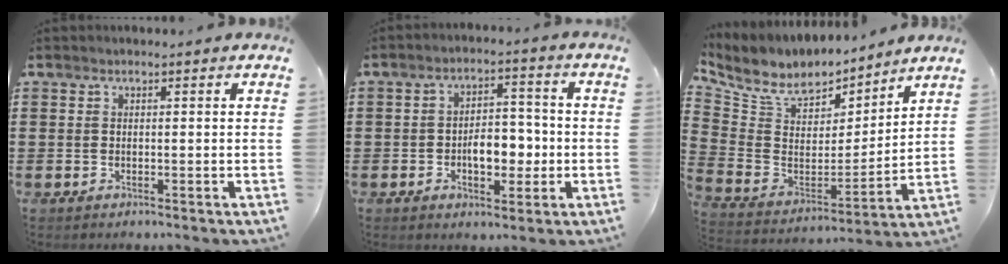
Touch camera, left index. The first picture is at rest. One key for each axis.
{"total": 6.3, "fx": -1.4, "fy": 3.6, "fz": 4.9, "tx": -0.067, "ty": 0.001, "tz": -0.033}
{"total": 7.6, "fx": 6.0, "fy": 4.0, "fz": 2.4, "tx": -0.086, "ty": -0.036, "tz": 0.106}